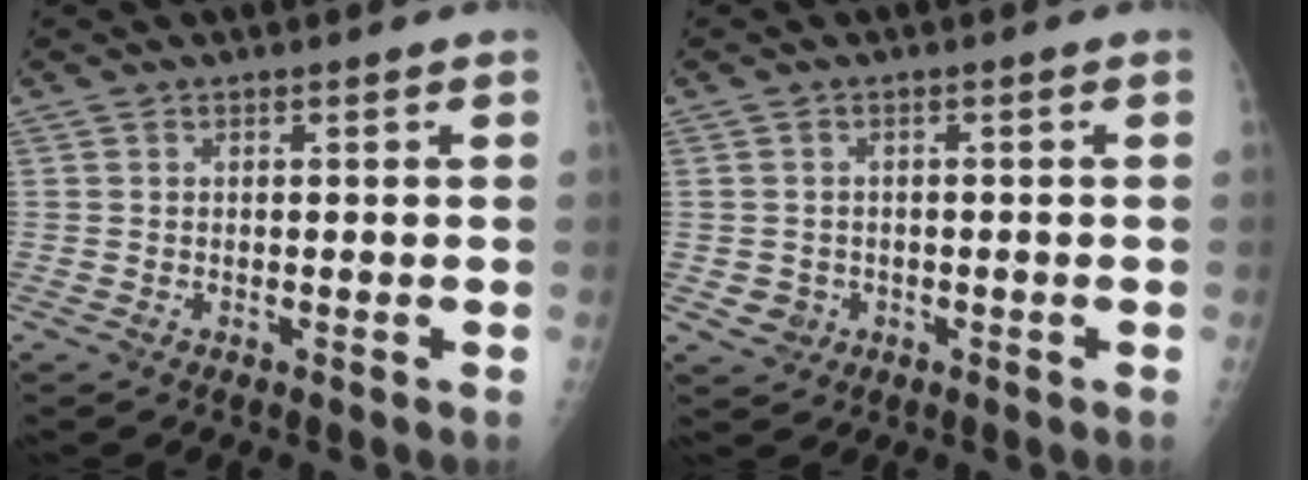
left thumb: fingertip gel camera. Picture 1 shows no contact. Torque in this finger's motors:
{"motor_torque": [-0.19, 0.13, -0.05, -0.04, 0.01]}